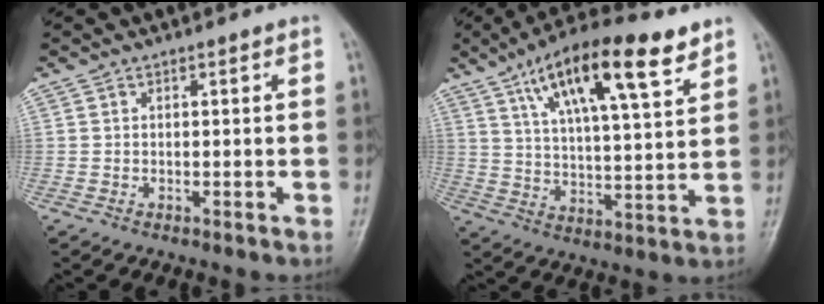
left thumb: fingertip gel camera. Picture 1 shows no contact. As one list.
[{"total": 18.5, "force": [10.5, 5.2, 14.3], "torque": [-0.218, -0.024, 0.178]}]